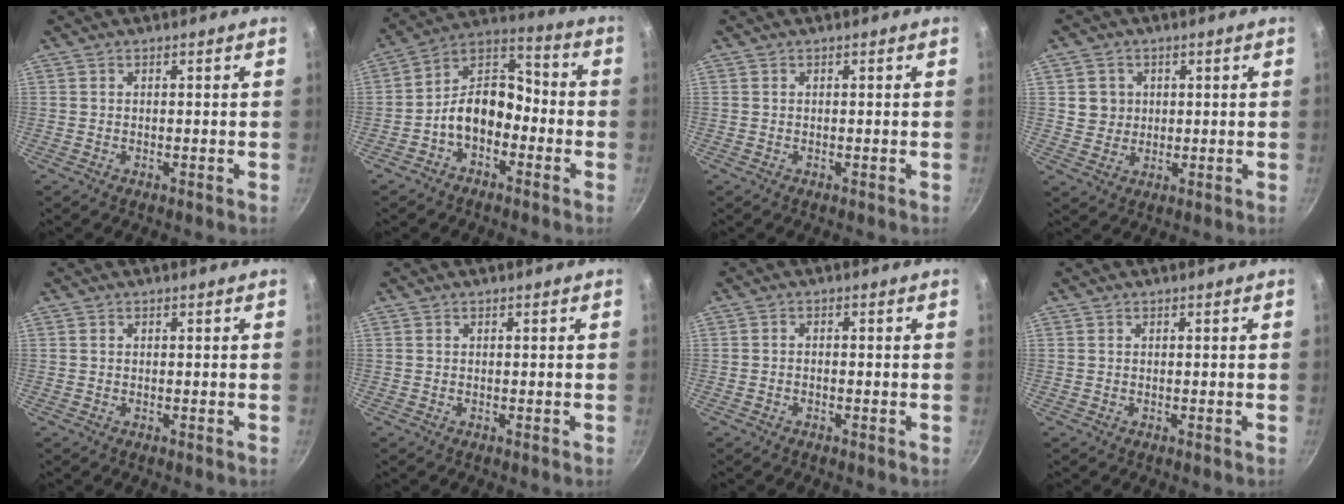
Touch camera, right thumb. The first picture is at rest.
{"total": 11.4, "force": [-3.9, 7.8, 7.5], "torque": [-0.091, 0.062, -0.087]}
{"total": 0.0}
{"total": 4.7, "force": [1.1, 4.5, 1.1], "torque": [0.010, 0.005, 0.020]}
{"total": 0.0}
{"total": 0.0}
{"total": 1.1, "force": [-0.6, 0.6, 0.6], "torque": [-0.014, 0.008, -0.012]}
{"total": 0.0}